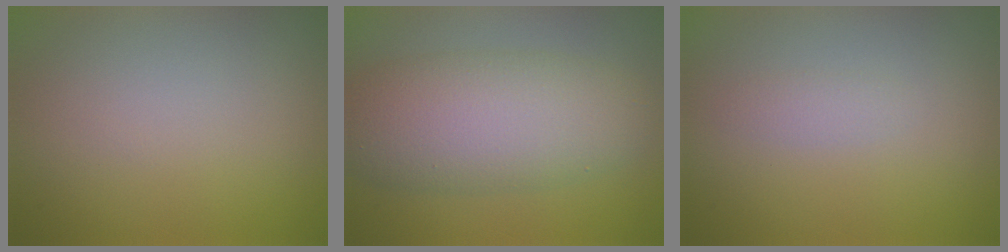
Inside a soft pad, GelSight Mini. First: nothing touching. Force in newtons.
{"total": 7.7, "press": 7.7, "slide": 0.2}
{"total": 0.8, "press": 0.8, "slide": 0.0}